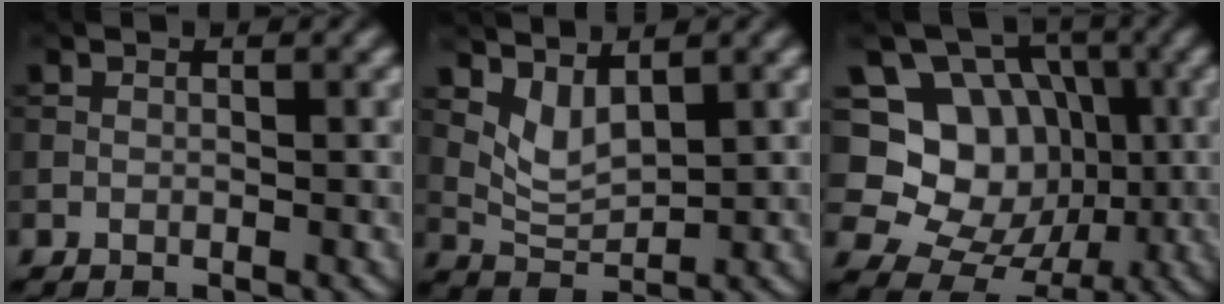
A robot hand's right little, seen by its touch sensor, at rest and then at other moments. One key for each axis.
{"total": 2.8, "fx": 1.6, "fy": 1.3, "fz": 1.8, "tx": -0.040, "ty": -0.011, "tz": 0.039}
{"total": 11.3, "fx": 0.4, "fy": 10.3, "fz": 4.6, "tx": -0.093, "ty": 0.013, "tz": -0.020}